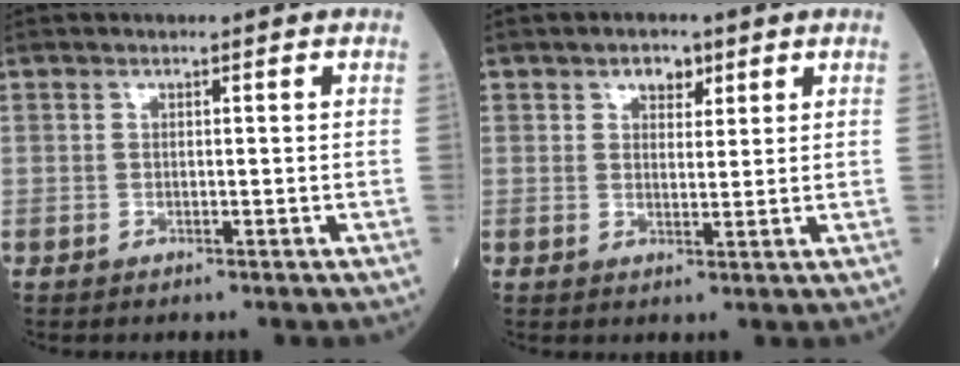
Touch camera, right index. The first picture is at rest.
{"total": 3.0, "force": [1.8, 1.7, 1.6], "torque": [-0.025, 0.004, 0.029]}